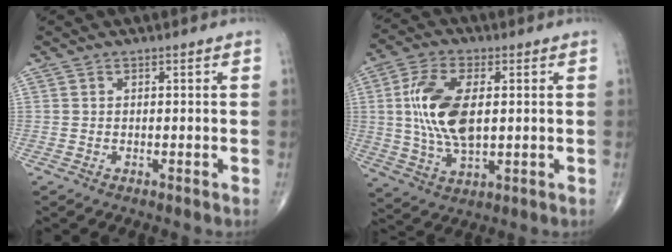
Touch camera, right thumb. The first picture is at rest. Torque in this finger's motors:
{"motor_torque": [2.07, 2.08, 1.80, 0.41, 0.20]}